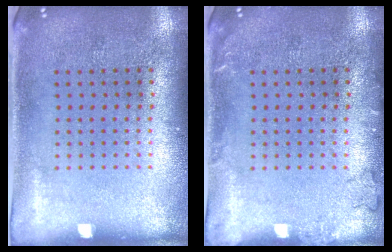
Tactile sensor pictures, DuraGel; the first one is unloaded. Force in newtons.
{"total": 1.1, "press": 1.0, "slide": 0.3}